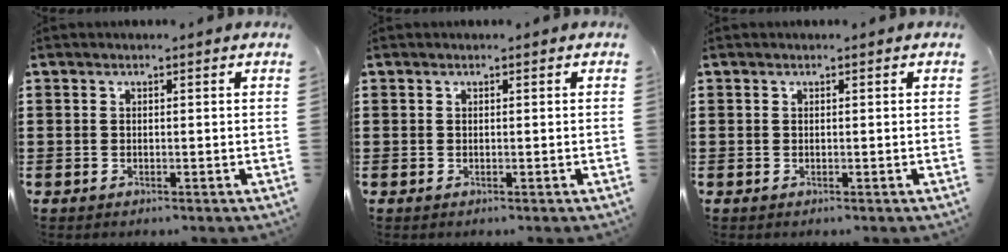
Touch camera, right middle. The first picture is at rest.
{"total": 0.0}
{"total": 0.0}